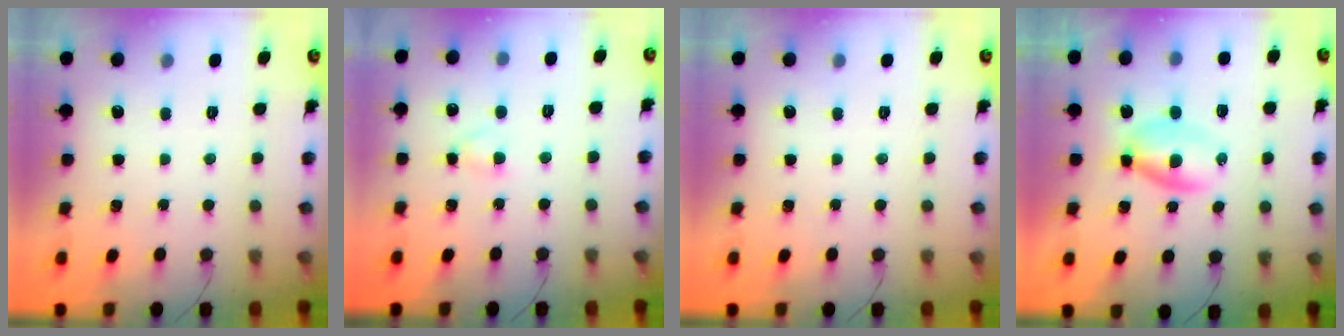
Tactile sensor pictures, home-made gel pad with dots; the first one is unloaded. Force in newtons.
{"total": 2.6, "press": 2.4, "slide": 1.1}
{"total": 0.0}
{"total": 3.7, "press": 3.6, "slide": 1.0}